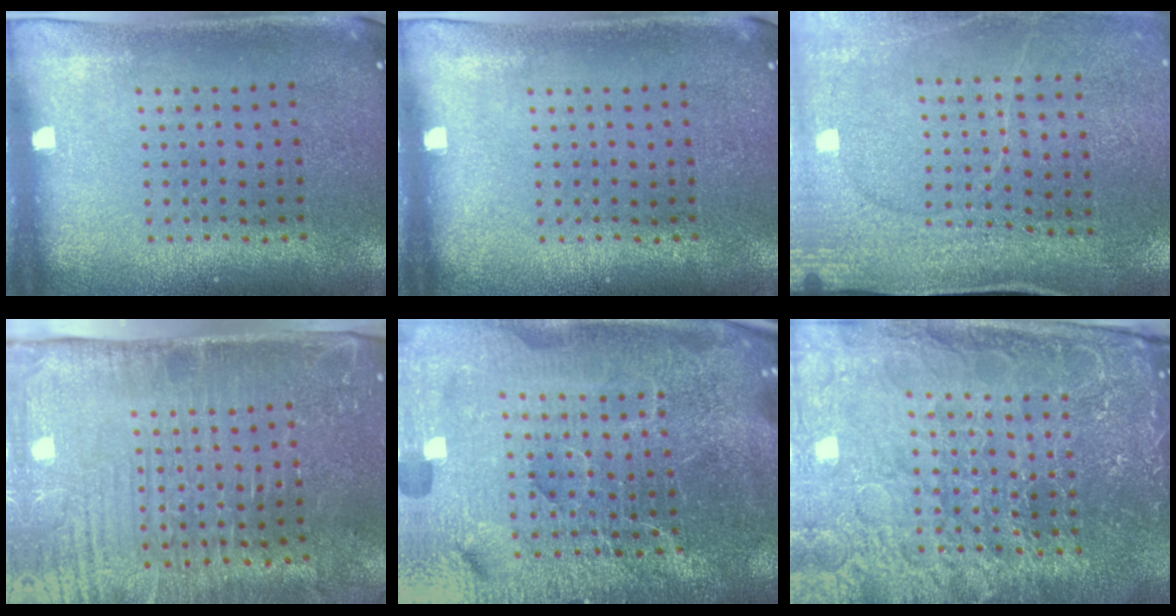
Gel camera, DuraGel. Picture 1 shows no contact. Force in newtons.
{"total": 0.0}
{"total": 3.0, "press": 3.0, "slide": 0.2}
{"total": 5.0, "press": 4.5, "slide": 2.4}
{"total": 7.2, "press": 6.2, "slide": 3.7}
{"total": 5.2, "press": 4.8, "slide": 1.9}